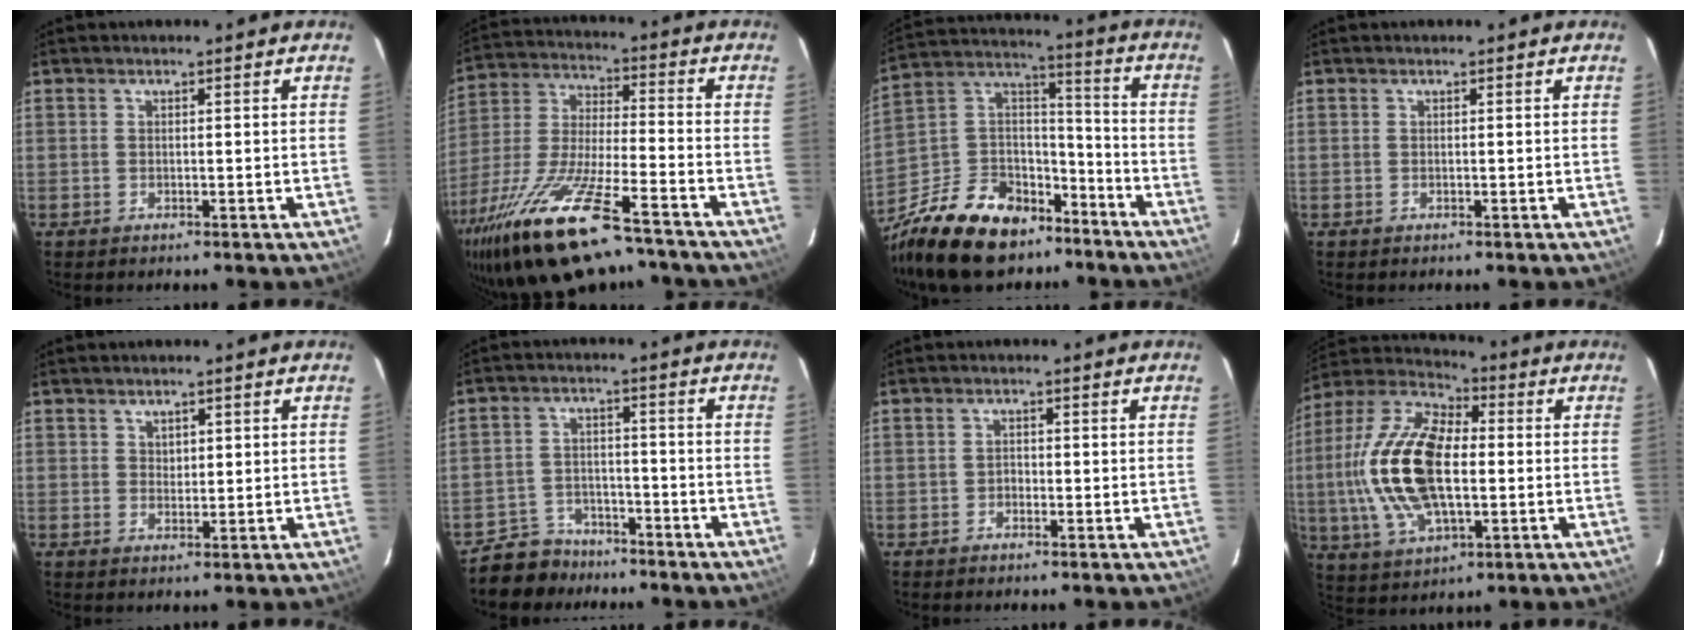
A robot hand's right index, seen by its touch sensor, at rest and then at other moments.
{"total": 23.3, "force": [-16.2, 6.0, 15.7], "torque": [-0.325, -0.048, -0.286]}
{"total": 22.9, "force": [-15.5, 13.3, 10.4], "torque": [-0.246, 0.048, -0.245]}
{"total": 0.0}
{"total": 1.9, "force": [1.1, 1.3, 0.7], "torque": [-0.006, 0.004, 0.021]}
{"total": 7.5, "force": [-6.0, 4.5, 0.4], "torque": [-0.026, 0.020, -0.093]}
{"total": 1.0, "force": [-0.6, 0.8, 0.1], "torque": [-0.001, 0.002, -0.012]}
{"total": 20.5, "force": [-0.7, 10.1, 17.8], "torque": [-0.374, 0.010, -0.016]}